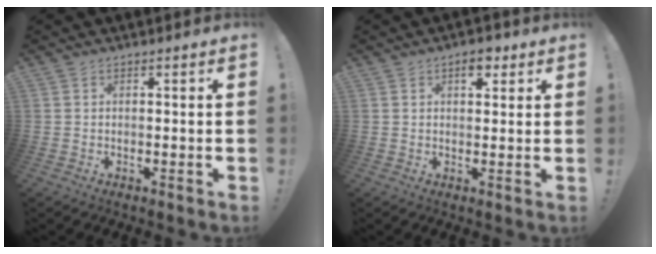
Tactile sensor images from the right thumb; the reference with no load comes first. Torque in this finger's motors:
{"motor_torque": [0.48, 0.78, 0.42, 0.25, 0.09]}